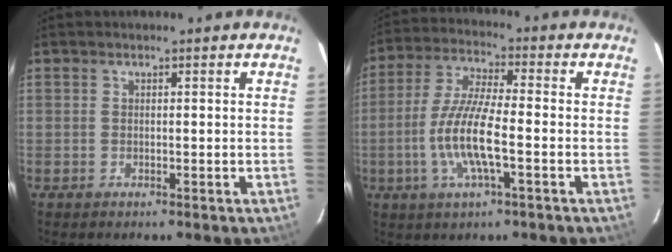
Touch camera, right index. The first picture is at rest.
{"total": 11.5, "force": [-3.0, 2.1, 10.9], "torque": [-0.227, -0.003, -0.060]}